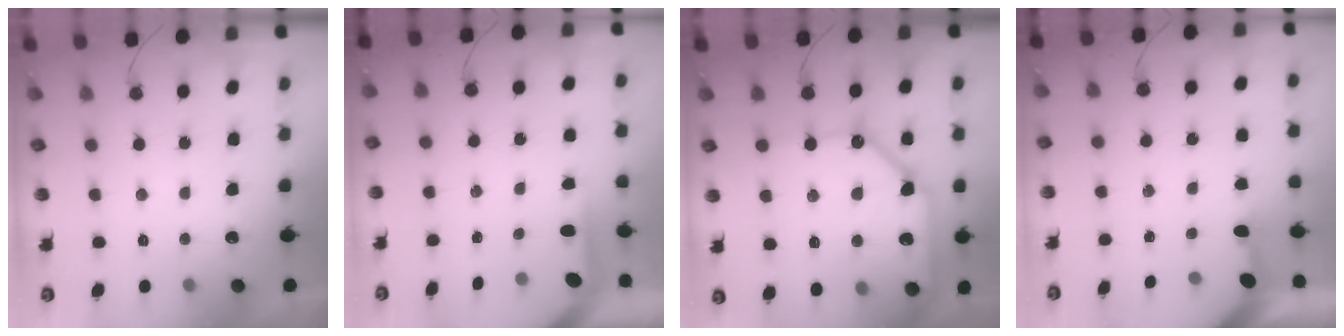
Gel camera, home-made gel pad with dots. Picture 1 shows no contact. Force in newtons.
{"total": 3.8, "press": 3.8, "slide": 0.4}
{"total": 19.0, "press": 18.9, "slide": 2.5}
{"total": 3.5, "press": 3.5, "slide": 0.4}